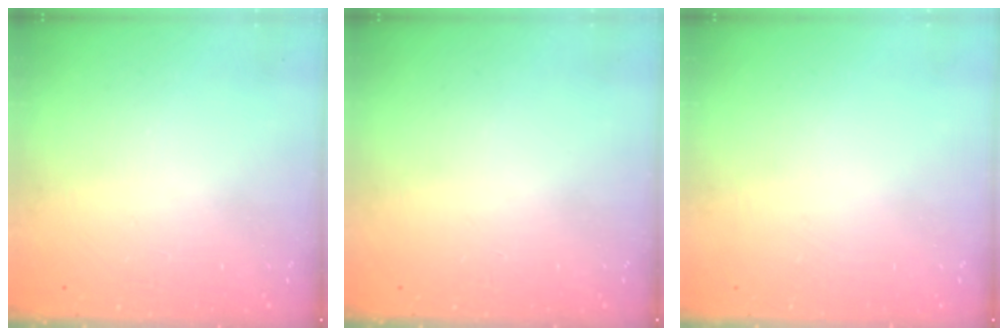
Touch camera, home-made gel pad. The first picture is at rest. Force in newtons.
{"total": 0.0}
{"total": 0.0}